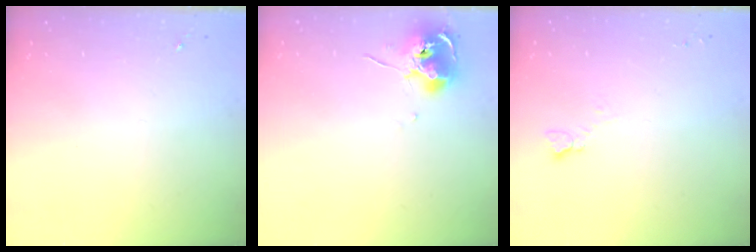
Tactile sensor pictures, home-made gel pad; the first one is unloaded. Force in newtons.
{"total": 10.5, "press": 10.4, "slide": 1.0}
{"total": 3.8, "press": 3.8, "slide": 0.3}